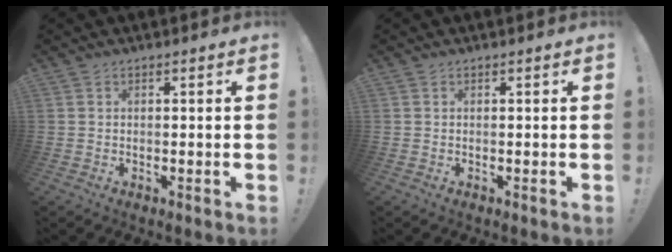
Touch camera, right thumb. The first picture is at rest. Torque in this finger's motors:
{"motor_torque": [0.00, 0.00, 0.00, 0.00, 0.00]}